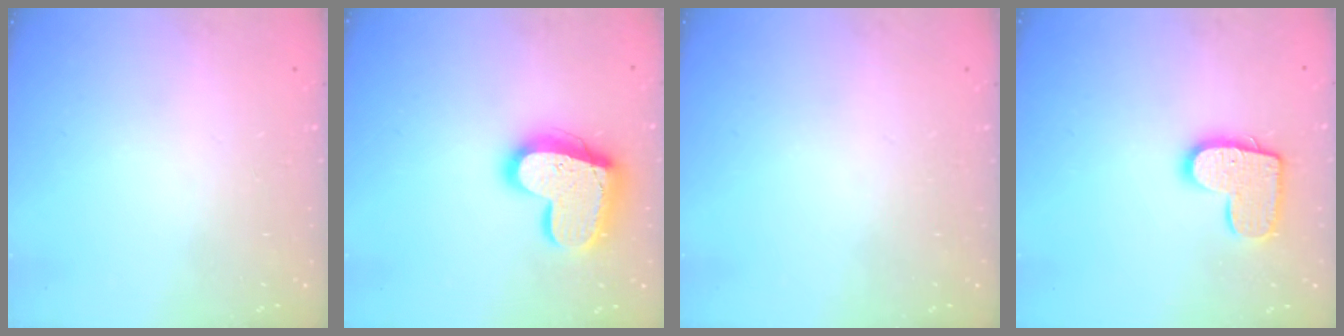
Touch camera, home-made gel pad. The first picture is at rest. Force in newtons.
{"total": 18.2, "press": 18.2, "slide": 1.6}
{"total": 0.0}
{"total": 12.0, "press": 11.9, "slide": 0.6}